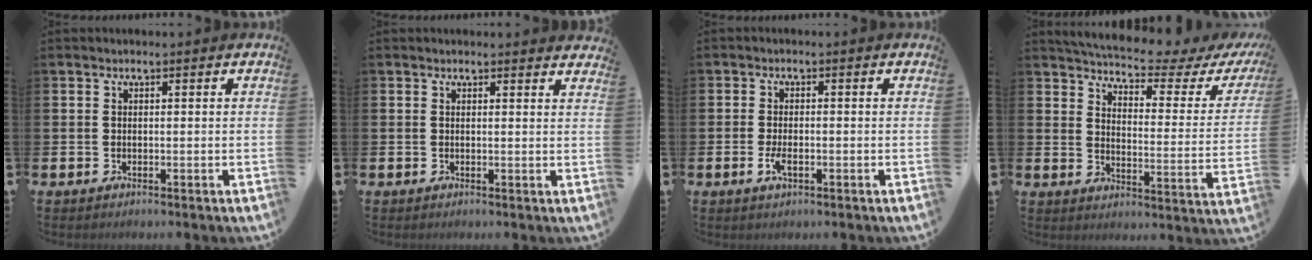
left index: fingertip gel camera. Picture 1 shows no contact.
{"total": 1.1, "force": [1.1, 0.0, -0.1], "torque": [0.010, -0.007, 0.018]}
{"total": 2.4, "force": [-0.6, 1.0, 2.1], "torque": [-0.039, 0.001, -0.011]}
{"total": 5.5, "force": [5.0, 0.8, 2.1], "torque": [-0.066, -0.036, 0.081]}